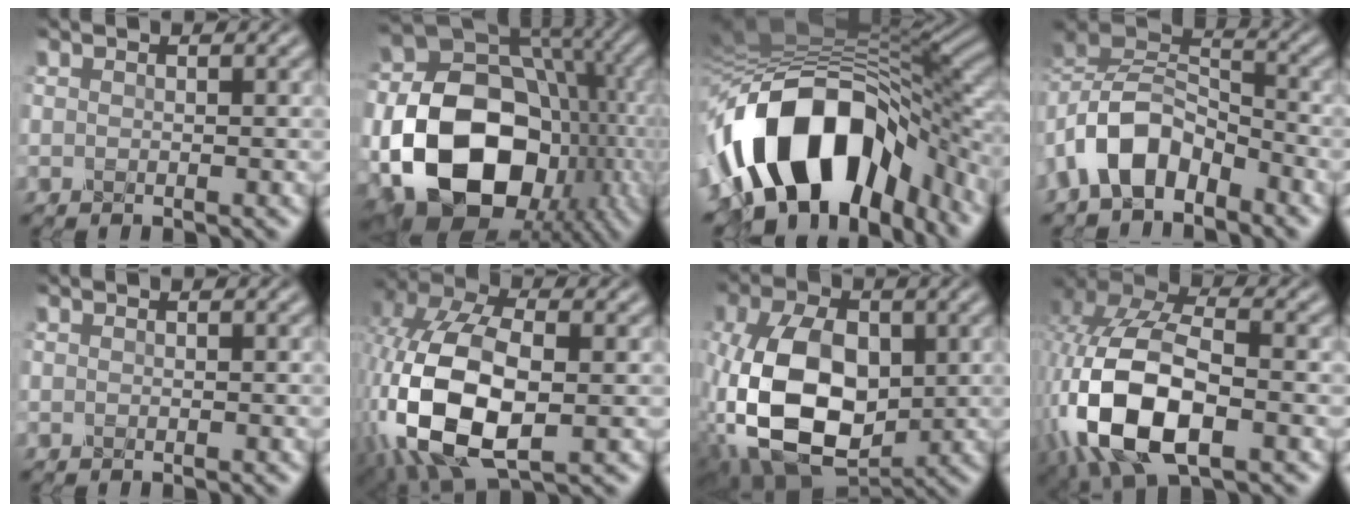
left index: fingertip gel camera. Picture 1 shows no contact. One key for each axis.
{"total": 19.6, "fx": -4.3, "fy": 14.7, "fz": 12.2, "tx": -0.219, "ty": -0.021, "tz": -0.061}
{"total": 15.6, "fx": -6.5, "fy": 8.9, "fz": 11.1, "tx": -0.193, "ty": 0.001, "tz": -0.107}
{"total": 7.8, "fx": -4.6, "fy": 4.2, "fz": 4.7, "tx": -0.092, "ty": 0.010, "tz": -0.102}
{"total": 0.0}
{"total": 12.2, "fx": -2.4, "fy": 7.2, "fz": 9.5, "tx": -0.221, "ty": -0.015, "tz": -0.044}
{"total": 11.4, "fx": -1.5, "fy": 7.1, "fz": 8.8, "tx": -0.191, "ty": -0.009, "tz": -0.026}
{"total": 12.3, "fx": -3.6, "fy": 6.7, "fz": 9.7, "tx": -0.212, "ty": -0.002, "tz": -0.070}